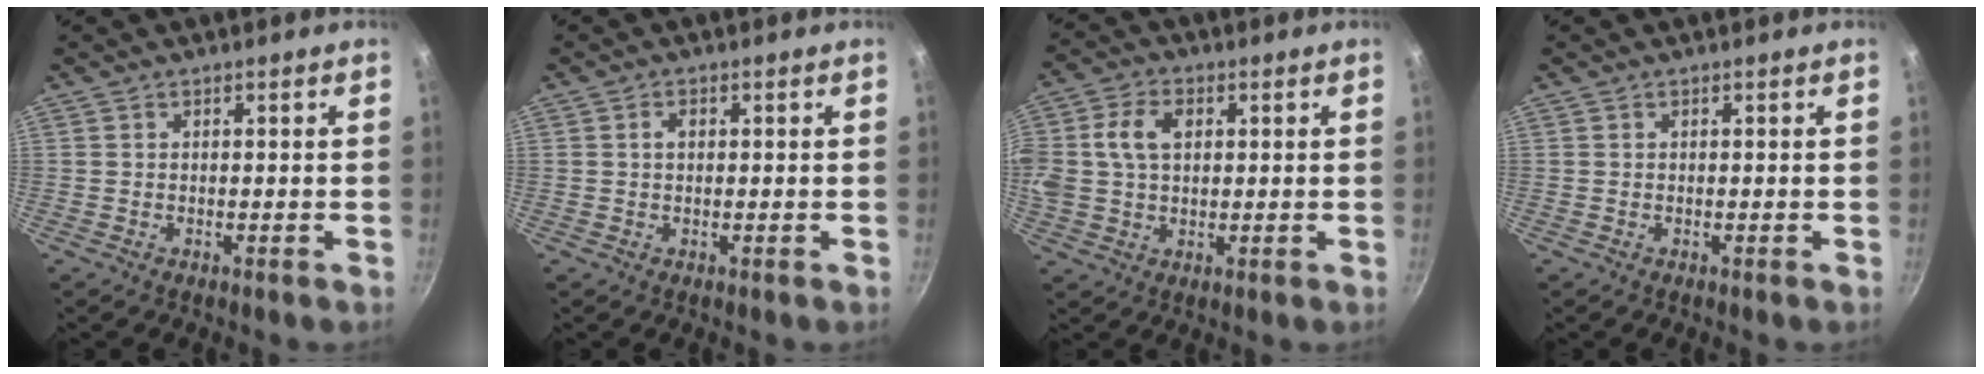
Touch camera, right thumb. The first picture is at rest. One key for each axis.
{"total": 1.5, "fx": 0.2, "fy": 1.1, "fz": 1.1, "tx": -0.018, "ty": 0.005, "tz": 0.003}
{"total": 11.4, "fx": 2.2, "fy": 8.2, "fz": 7.6, "tx": -0.157, "ty": 0.024, "tz": 0.035}
{"total": 0.0}